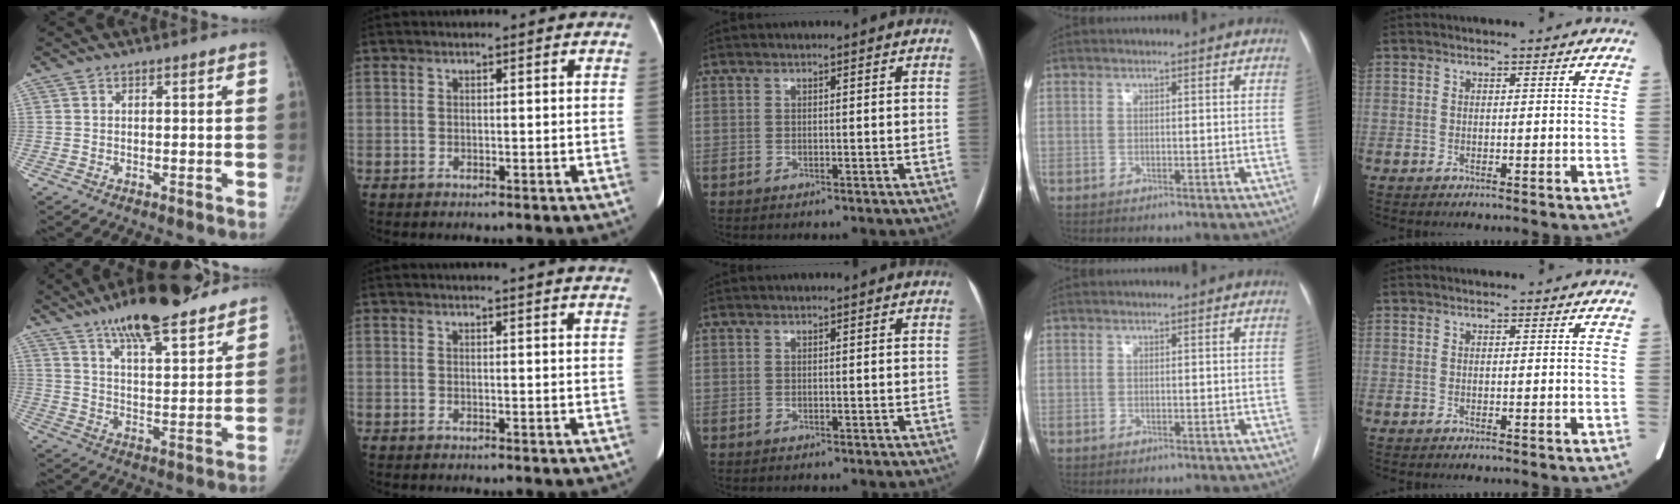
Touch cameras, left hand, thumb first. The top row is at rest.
{"thumb": {"total": 20.2, "force": [15.5, 5.1, 11.9], "torque": [-0.152, -0.056, 0.243]}, "index": {"total": 11.4, "force": [10.9, -0.3, 3.5], "torque": [-0.041, -0.028, 0.105]}}